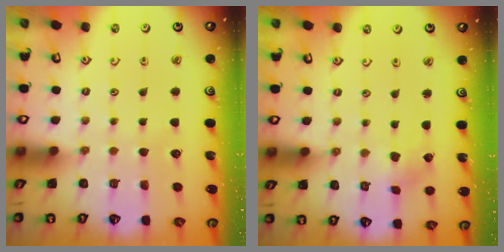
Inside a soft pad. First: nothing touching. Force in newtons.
{"total": 0.8, "press": 0.7, "slide": 0.2}